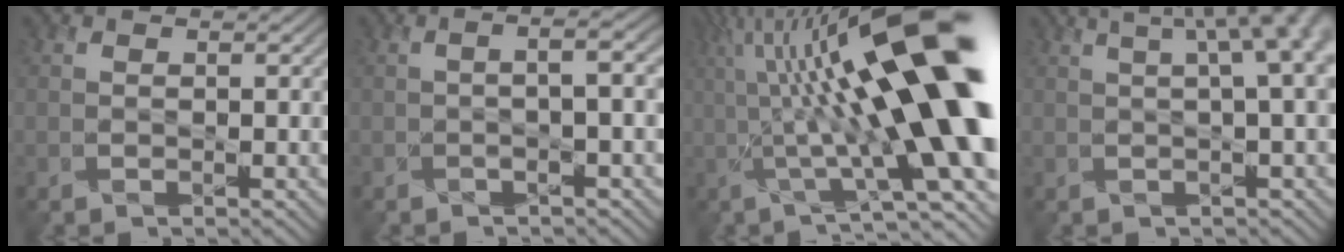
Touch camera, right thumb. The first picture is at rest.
{"total": 2.9, "force": [-0.1, 0.5, 2.8], "torque": [-0.048, 0.010, -0.006]}
{"total": 21.0, "force": [3.3, 5.1, 20.1], "torque": [-0.293, 0.038, 0.056]}
{"total": 10.9, "force": [3.8, 3.5, 9.6], "torque": [-0.107, 0.049, 0.043]}